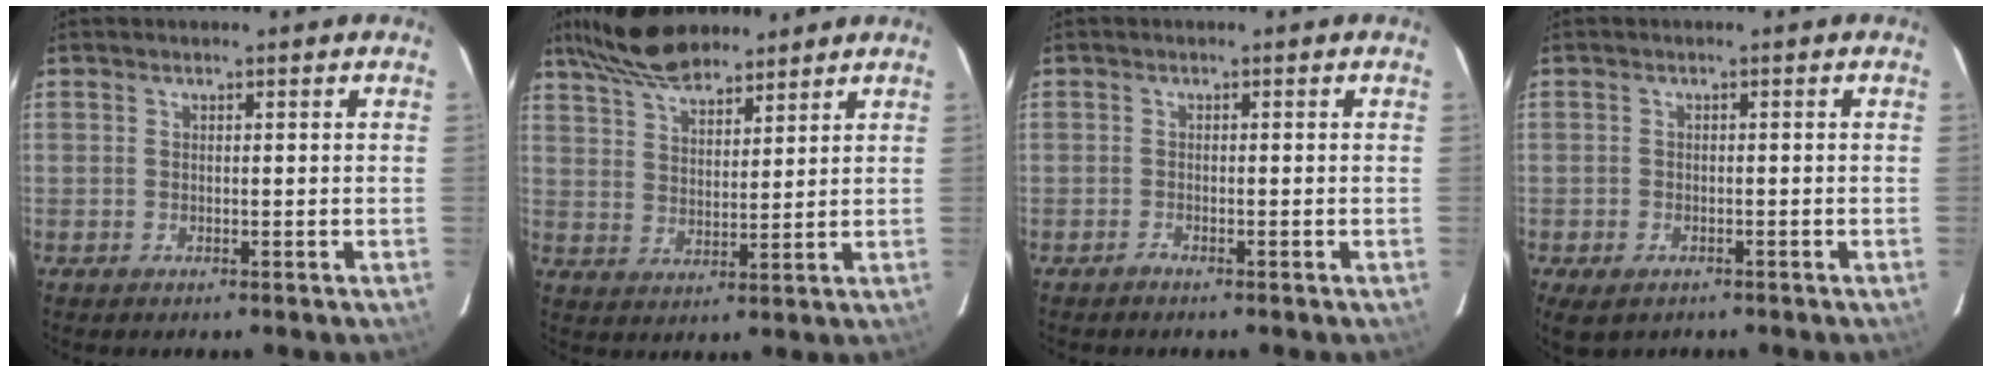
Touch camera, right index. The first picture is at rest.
{"total": 11.5, "force": [9.3, 3.9, 5.6], "torque": [-0.114, 0.030, 0.172]}
{"total": 0.7, "force": [-0.6, -0.1, 0.1], "torque": [-0.004, 0.000, -0.015]}
{"total": 4.2, "force": [-2.5, 2.7, 2.0], "torque": [-0.048, -0.013, -0.040]}